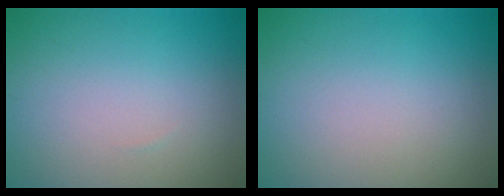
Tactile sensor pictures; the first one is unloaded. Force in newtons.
{"total": 0.0}